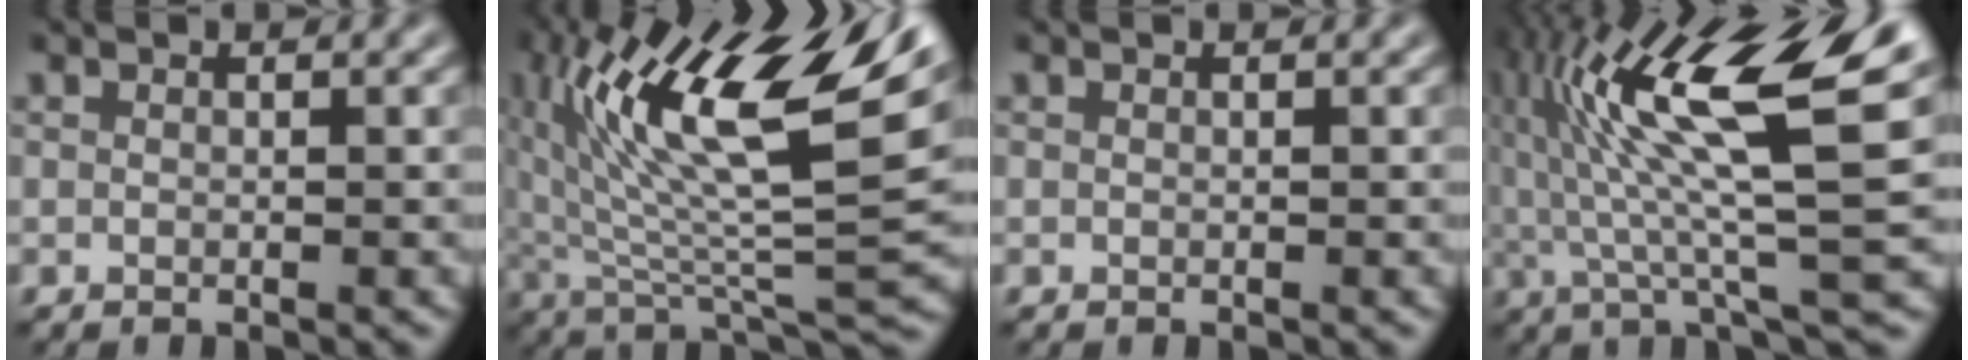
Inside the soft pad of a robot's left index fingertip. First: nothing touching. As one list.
[{"total": 15.7, "force": [5.7, 4.5, 13.9], "torque": [-0.257, 0.020, 0.096]}, {"total": 0.0}, {"total": 14.3, "force": [4.2, 3.2, 13.3], "torque": [-0.251, 0.016, 0.073]}]